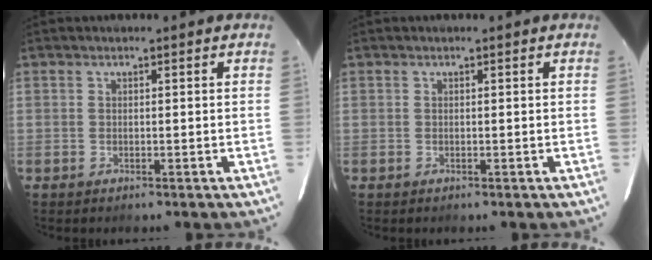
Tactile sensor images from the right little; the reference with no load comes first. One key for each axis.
{"total": 0.0}